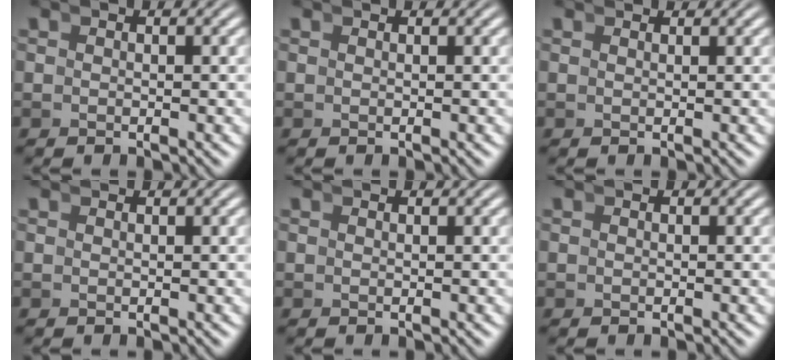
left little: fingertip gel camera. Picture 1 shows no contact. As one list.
[{"total": 0.6, "force": [0.5, -0.4, -0.1], "torque": [0.011, 0.004, 0.008]}, {"total": 1.2, "force": [1.1, -0.5, -0.1], "torque": [0.015, 0.006, 0.020]}, {"total": 0.9, "force": [0.8, -0.4, -0.1], "torque": [0.015, 0.005, 0.013]}, {"total": 0.7, "force": [0.6, -0.4, -0.1], "torque": [0.012, 0.004, 0.011]}, {"total": 0.0}]